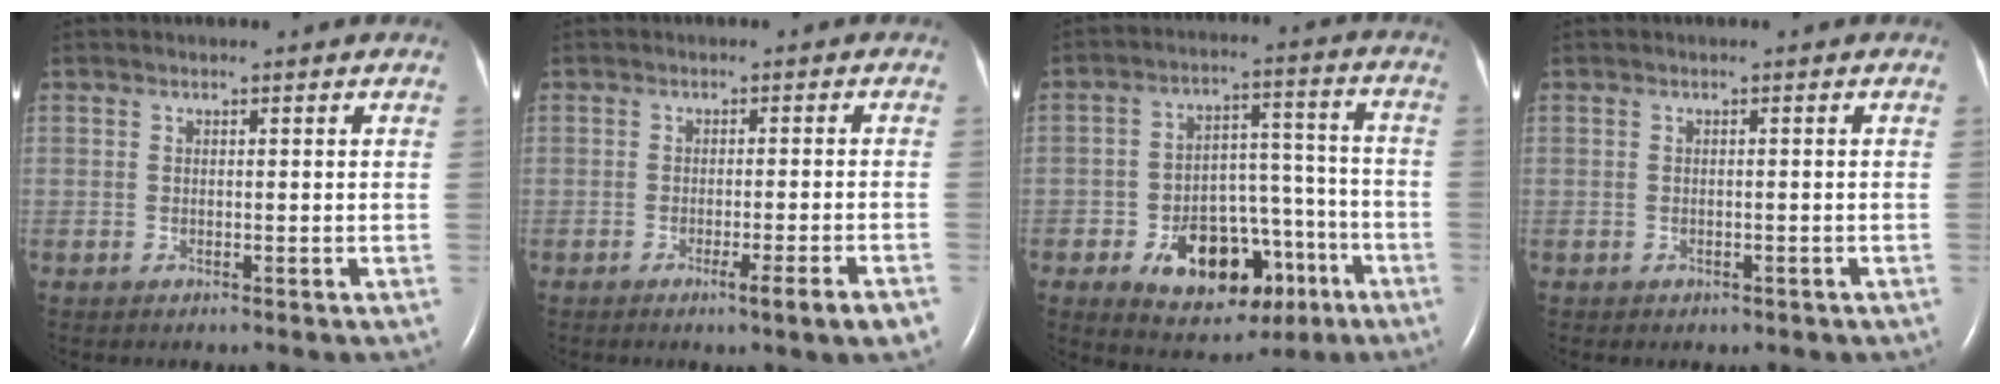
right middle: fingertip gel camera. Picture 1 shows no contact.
{"total": 5.1, "force": [-3.0, -0.8, 4.1], "torque": [-0.050, -0.014, -0.041]}
{"total": 14.6, "force": [-6.7, 8.3, 10.0], "torque": [-0.148, 0.026, -0.088]}
{"total": 0.9, "force": [-0.5, 0.7, 0.4], "torque": [-0.009, 0.002, -0.001]}